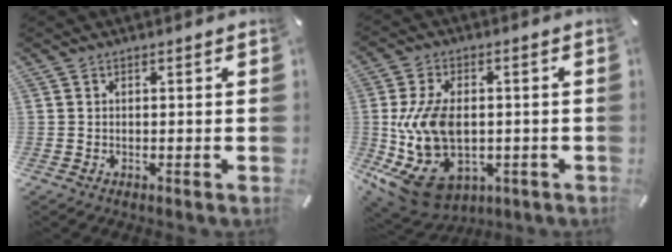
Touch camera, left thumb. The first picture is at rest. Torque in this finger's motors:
{"motor_torque": [2.51, 2.49, 2.18, -0.24, 0.85]}